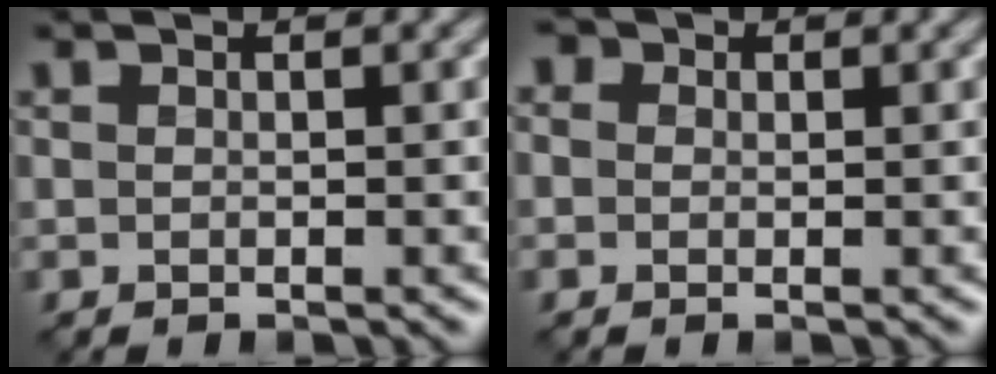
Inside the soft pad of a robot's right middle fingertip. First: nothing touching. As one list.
[{"total": 2.3, "force": [1.0, 1.8, 1.0], "torque": [-0.011, 0.010, -0.015]}]